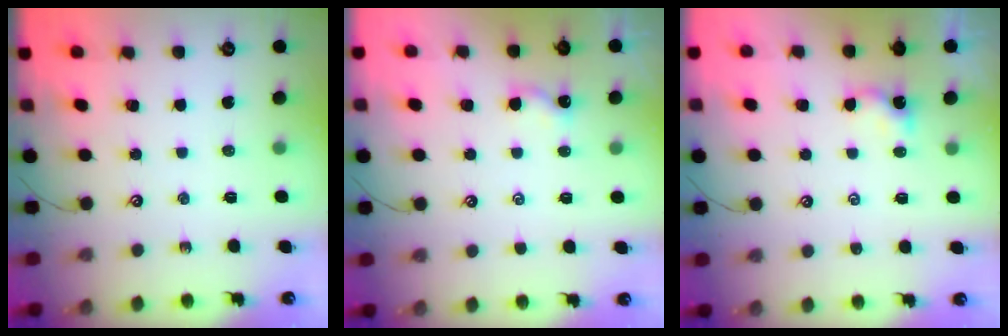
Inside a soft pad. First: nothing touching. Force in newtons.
{"total": 2.0, "press": 2.0, "slide": 0.2}
{"total": 0.8, "press": 0.8, "slide": 0.1}